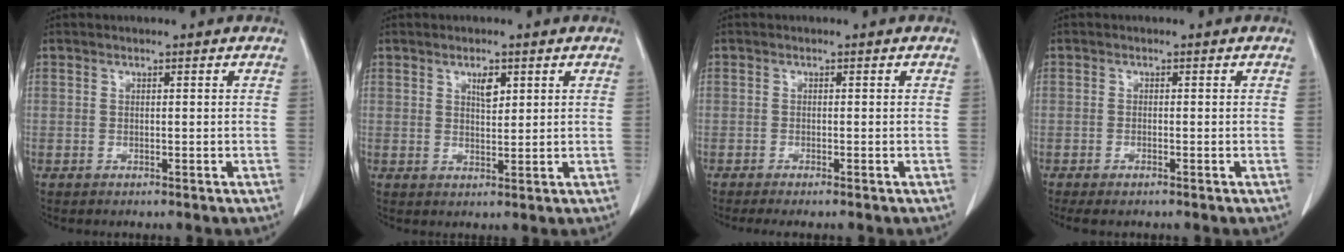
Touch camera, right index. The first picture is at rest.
{"total": 2.6, "force": [1.3, 1.0, 2.0], "torque": [-0.036, -0.002, 0.026]}
{"total": 2.7, "force": [-2.3, -0.2, 1.5], "torque": [-0.018, -0.004, -0.033]}
{"total": 2.0, "force": [-1.5, 0.3, 1.4], "torque": [-0.022, -0.004, -0.020]}